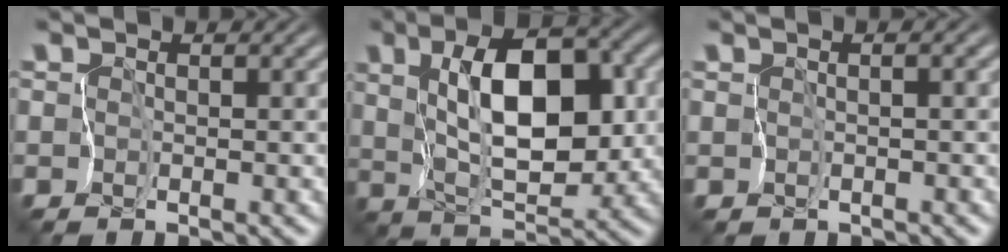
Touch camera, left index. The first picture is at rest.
{"total": 8.1, "force": [2.2, 4.0, 6.8], "torque": [-0.108, 0.006, 0.044]}
{"total": 0.6, "force": [-0.3, 0.2, 0.5], "torque": [-0.004, -0.006, -0.001]}